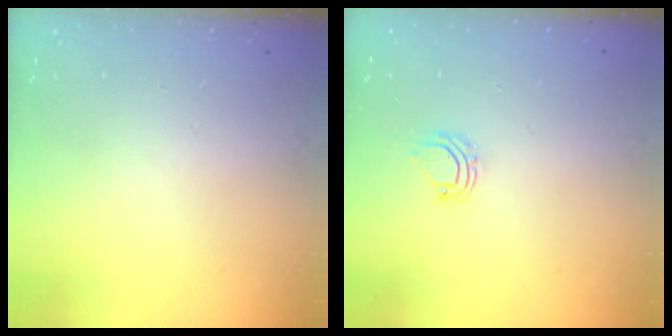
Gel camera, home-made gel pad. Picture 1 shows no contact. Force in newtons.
{"total": 6.4, "press": 6.4, "slide": 0.4}